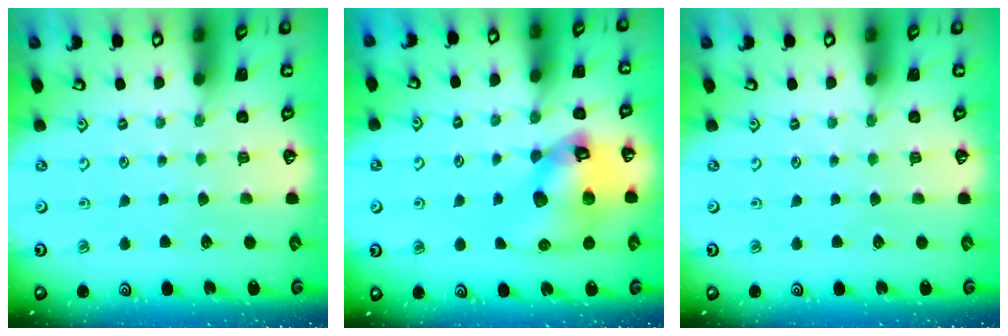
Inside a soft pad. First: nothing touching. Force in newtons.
{"total": 14.5, "press": 14.4, "slide": 1.9}
{"total": 0.0}